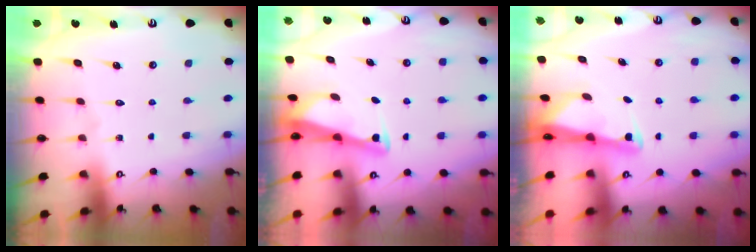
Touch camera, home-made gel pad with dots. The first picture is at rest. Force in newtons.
{"total": 3.0, "press": 3.0, "slide": 0.3}
{"total": 2.0, "press": 2.0, "slide": 0.3}